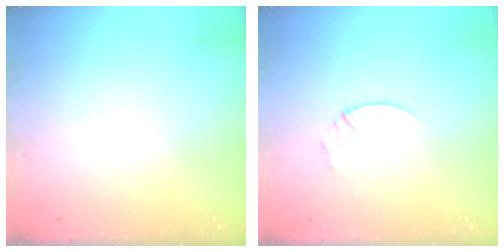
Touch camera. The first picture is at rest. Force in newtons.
{"total": 2.1, "press": 2.1, "slide": 0.2}